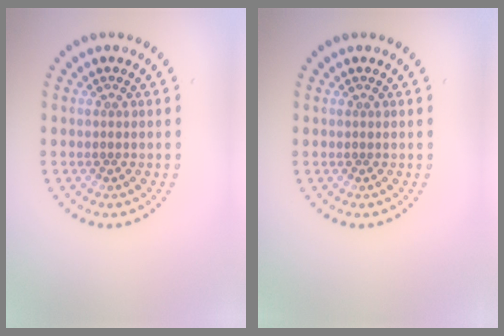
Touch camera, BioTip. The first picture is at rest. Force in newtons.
{"total": 0.0}